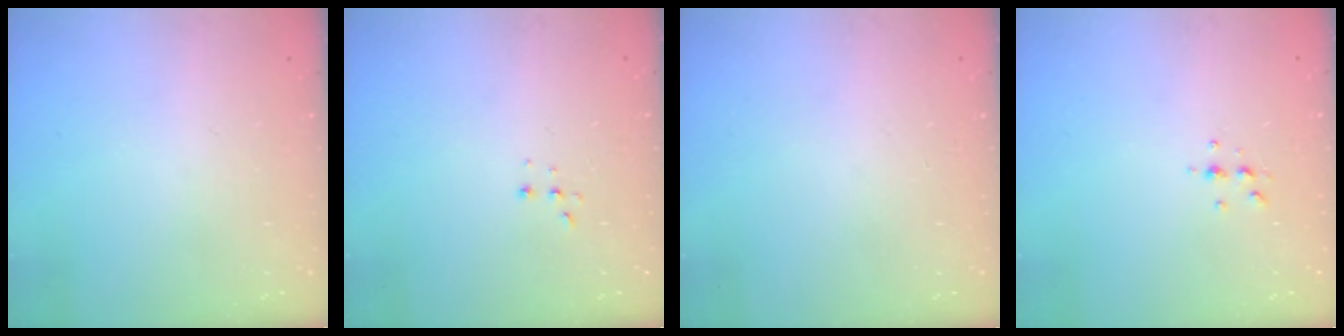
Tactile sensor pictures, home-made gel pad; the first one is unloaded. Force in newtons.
{"total": 2.2, "press": 2.2, "slide": 0.5}
{"total": 0.0}
{"total": 4.4, "press": 4.3, "slide": 0.5}